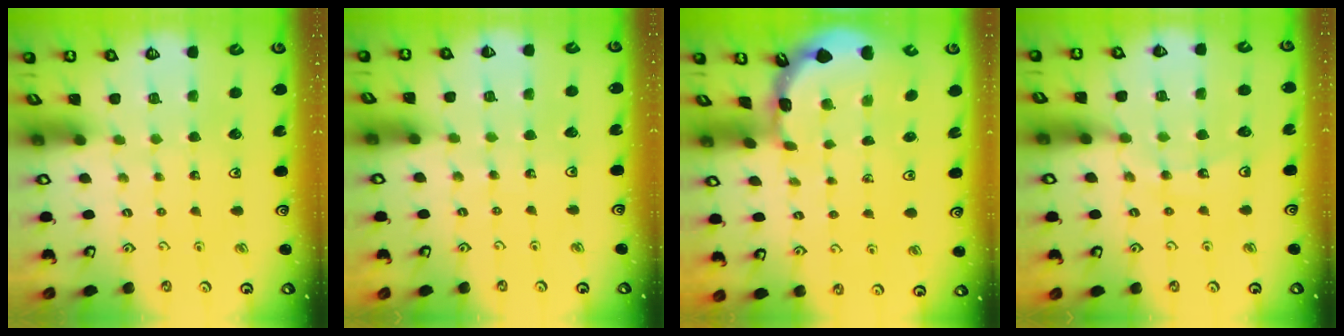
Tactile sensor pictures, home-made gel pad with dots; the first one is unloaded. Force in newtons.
{"total": 4.2, "press": 4.2, "slide": 0.5}
{"total": 1.5, "press": 1.5, "slide": 0.1}
{"total": 12.2, "press": 11.7, "slide": 3.6}